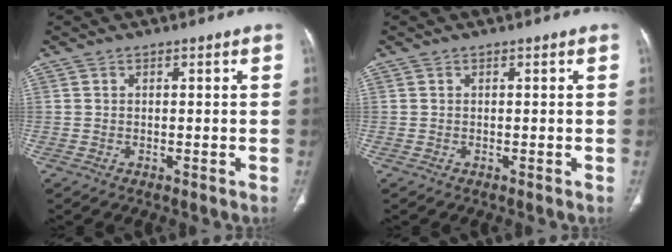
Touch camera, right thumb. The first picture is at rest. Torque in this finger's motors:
{"motor_torque": [-0.41, 0.26, 0.46, -0.26, -0.04]}